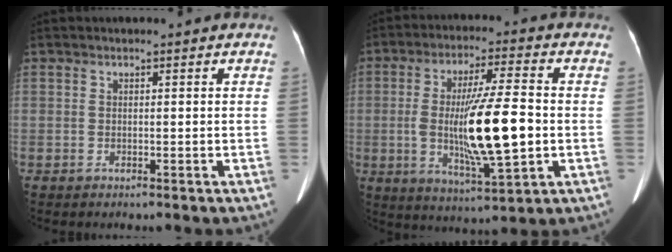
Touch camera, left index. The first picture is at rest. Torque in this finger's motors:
{"motor_torque": [2.14, 0.00, 1.05, 0.21]}